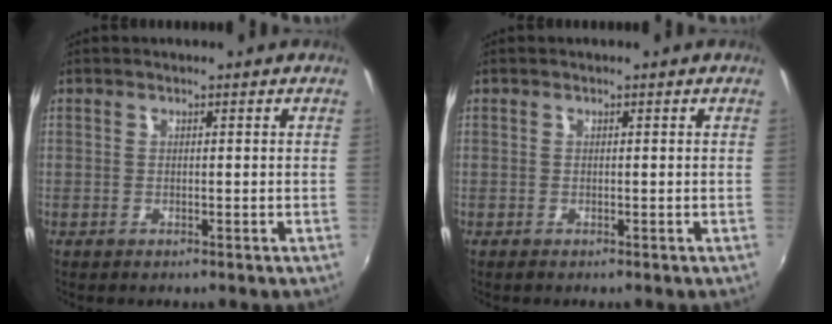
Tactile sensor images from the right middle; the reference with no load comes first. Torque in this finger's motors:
{"motor_torque": [0.18, -0.32, 0.04, 0.00]}